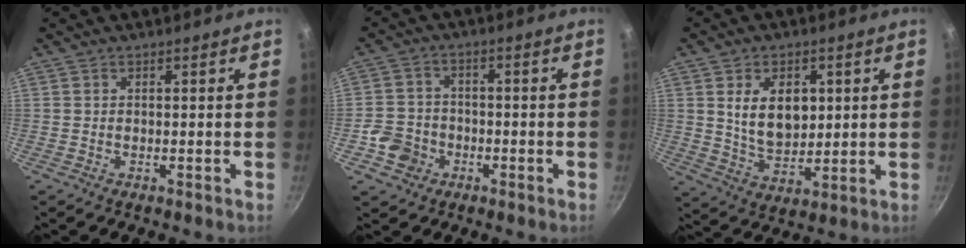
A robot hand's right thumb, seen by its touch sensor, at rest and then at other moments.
{"total": 6.4, "force": [-2.6, 5.5, 1.9], "torque": [-0.015, 0.021, -0.047]}
{"total": 10.4, "force": [2.6, 6.8, 7.4], "torque": [-0.092, -0.019, 0.057]}